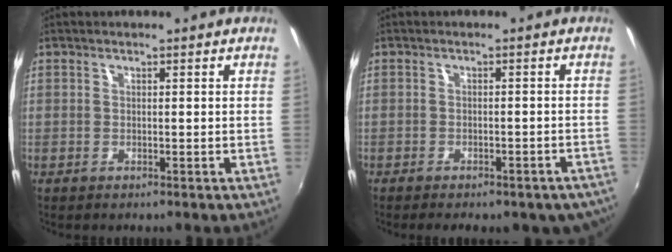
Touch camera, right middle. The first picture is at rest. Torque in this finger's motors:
{"motor_torque": [1.08, -1.06, 0.16, 0.04]}